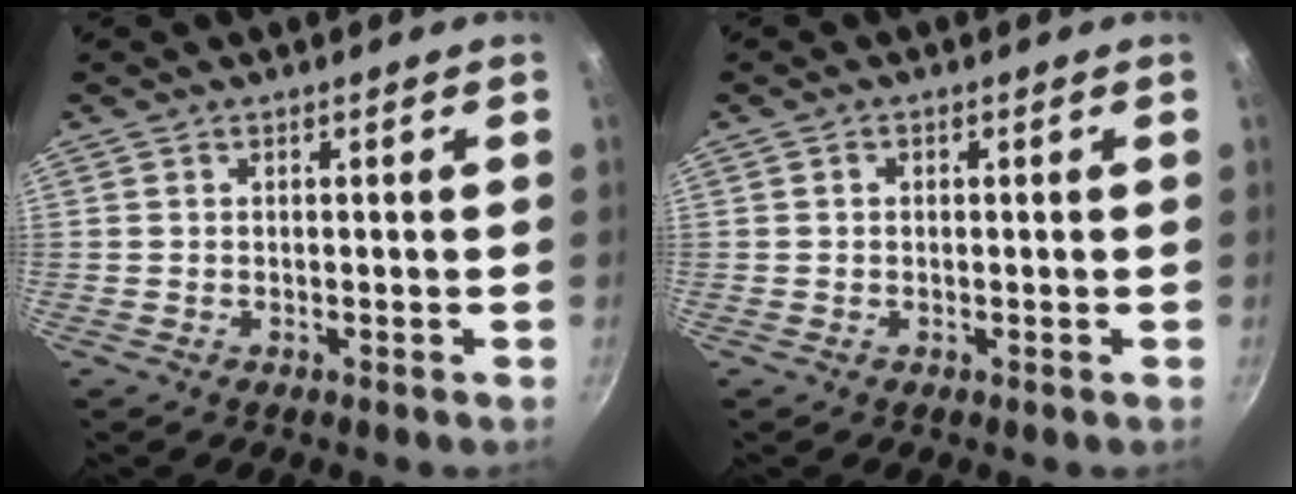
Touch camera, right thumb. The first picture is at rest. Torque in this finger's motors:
{"motor_torque": [-0.28, 0.01, 0.08, 0.01, -0.03]}